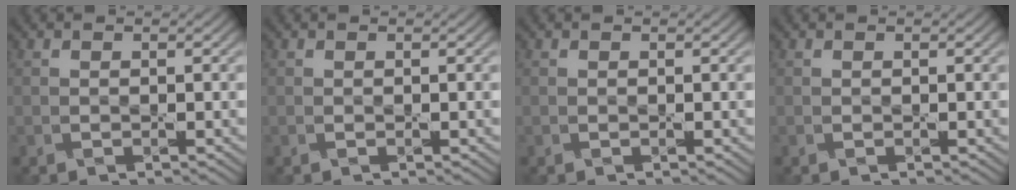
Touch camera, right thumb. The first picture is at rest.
{"total": 0.0}
{"total": 0.0}
{"total": 0.0}